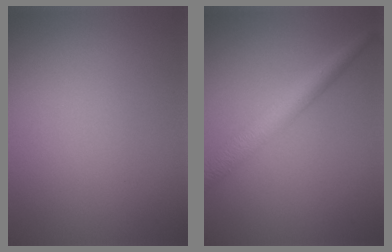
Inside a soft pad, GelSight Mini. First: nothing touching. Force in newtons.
{"total": 3.7, "press": 3.7, "slide": 0.1}